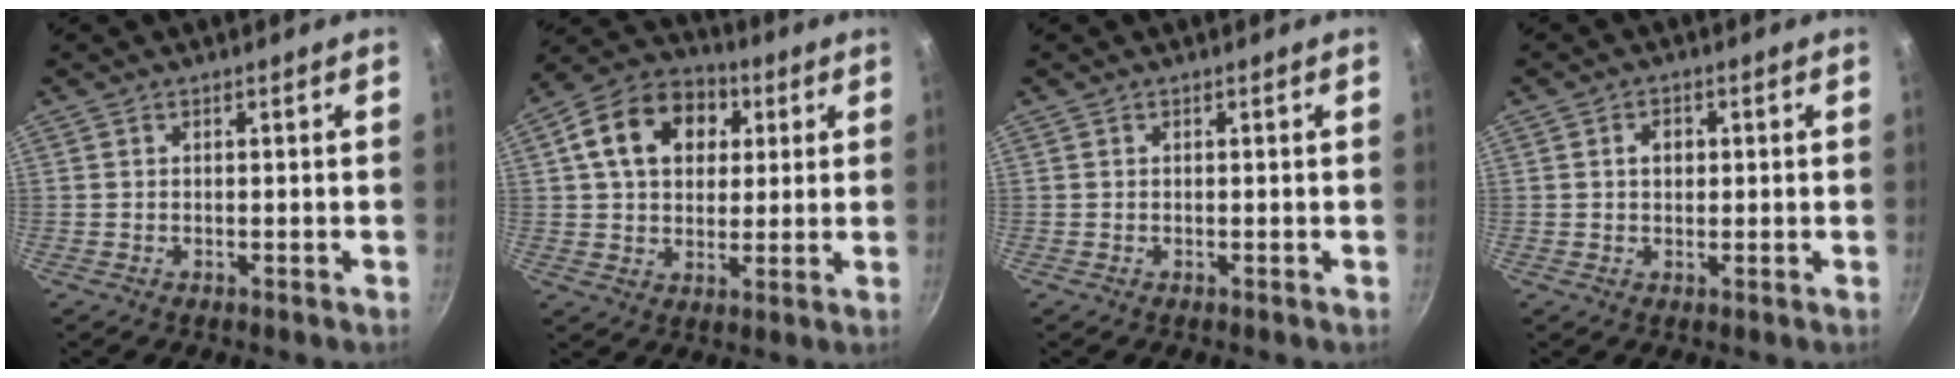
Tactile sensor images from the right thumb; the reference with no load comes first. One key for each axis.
{"total": 15.6, "fx": 4.5, "fy": 11.5, "fz": 9.5, "tx": -0.140, "ty": 0.018, "tz": 0.060}
{"total": 0.0}
{"total": 3.0, "fx": 0.5, "fy": 2.3, "fz": 1.8, "tx": -0.014, "ty": 0.006, "tz": 0.006}